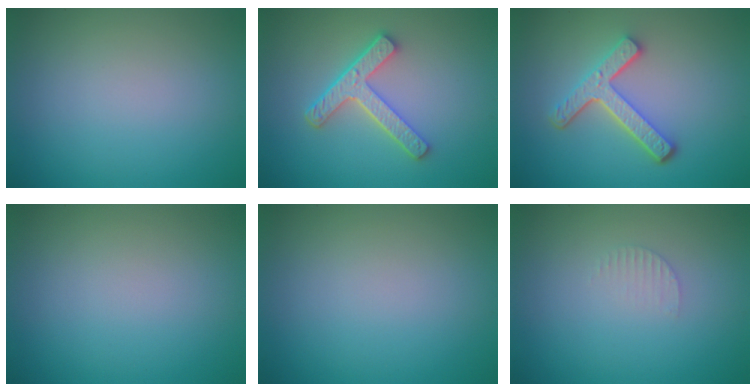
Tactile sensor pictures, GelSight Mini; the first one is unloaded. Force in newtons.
{"total": 4.3, "press": 3.3, "slide": 2.9}
{"total": 4.4, "press": 3.3, "slide": 2.9}
{"total": 0.0}
{"total": 0.0}
{"total": 0.8, "press": 0.8, "slide": 0.2}